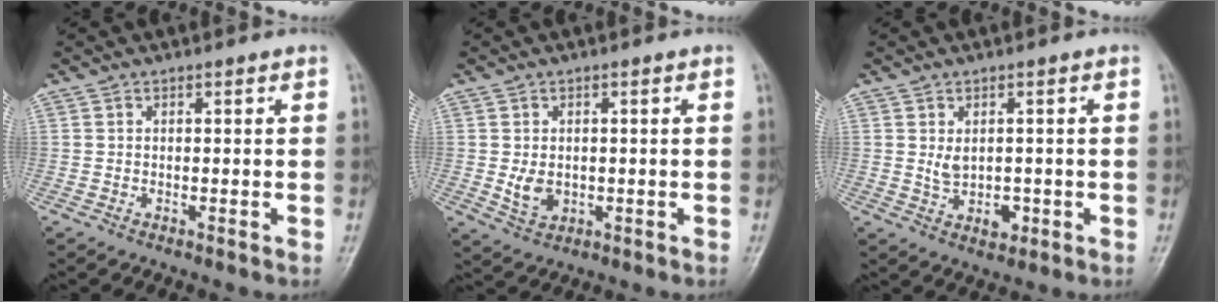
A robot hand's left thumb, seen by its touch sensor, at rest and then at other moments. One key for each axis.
{"total": 3.9, "fx": -0.2, "fy": 2.9, "fz": 2.6, "tx": -0.035, "ty": -0.006, "tz": 0.005}
{"total": 4.4, "fx": 0.1, "fy": 3.1, "fz": 3.0, "tx": -0.038, "ty": -0.006, "tz": 0.012}